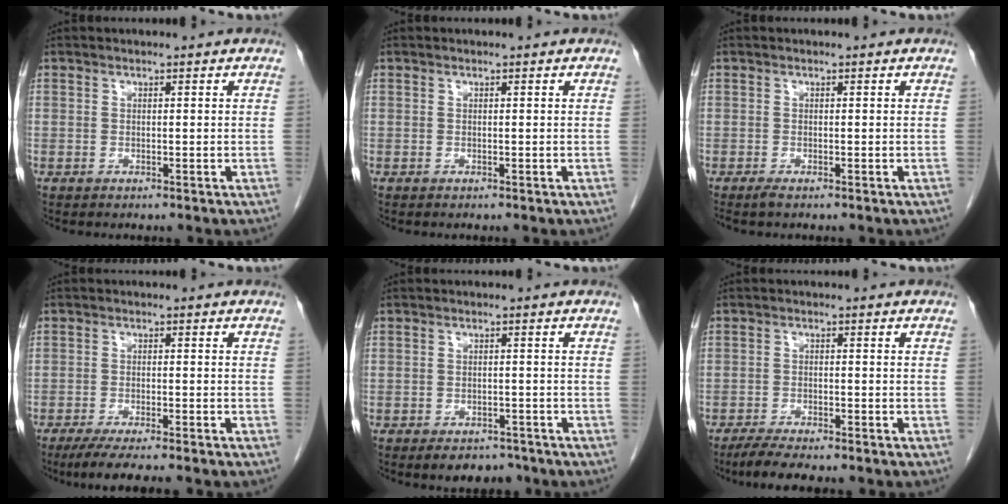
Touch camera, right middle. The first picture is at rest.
{"total": 0.0}
{"total": 0.8, "force": [-0.6, -0.1, 0.5], "torque": [-0.014, -0.003, -0.012]}
{"total": 7.0, "force": [-5.7, 0.1, 4.1], "torque": [-0.057, -0.015, -0.087]}
{"total": 4.7, "force": [-3.7, 2.3, 1.5], "torque": [-0.012, 0.003, -0.050]}
{"total": 5.3, "force": [-4.4, 0.6, 2.9], "torque": [-0.051, -0.011, -0.071]}